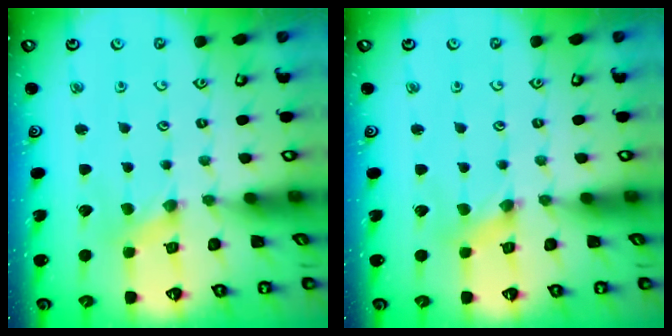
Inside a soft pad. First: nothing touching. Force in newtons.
{"total": 1.5, "press": 1.5, "slide": 0.2}